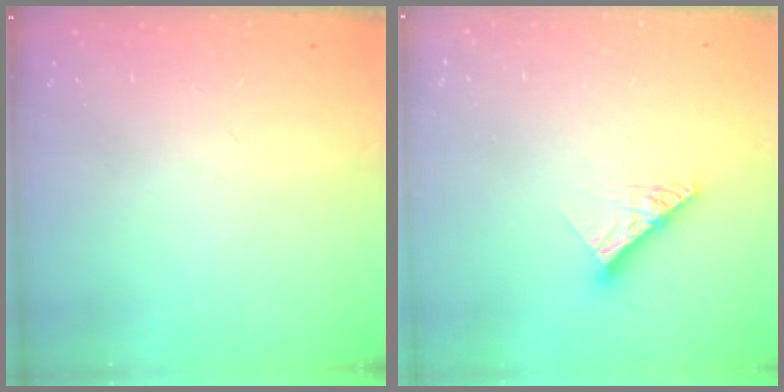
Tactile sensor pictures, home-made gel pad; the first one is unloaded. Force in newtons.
{"total": 10.0, "press": 9.9, "slide": 1.1}